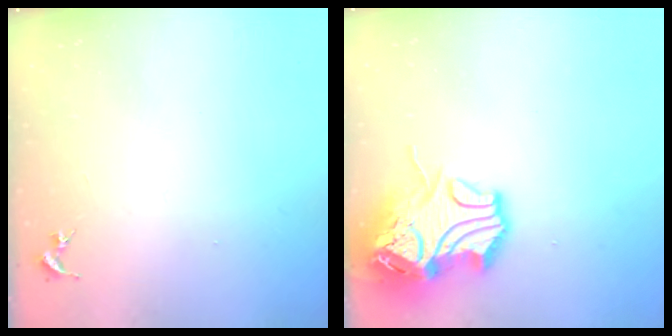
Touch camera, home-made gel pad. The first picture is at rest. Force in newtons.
{"total": 17.6, "press": 17.4, "slide": 2.5}